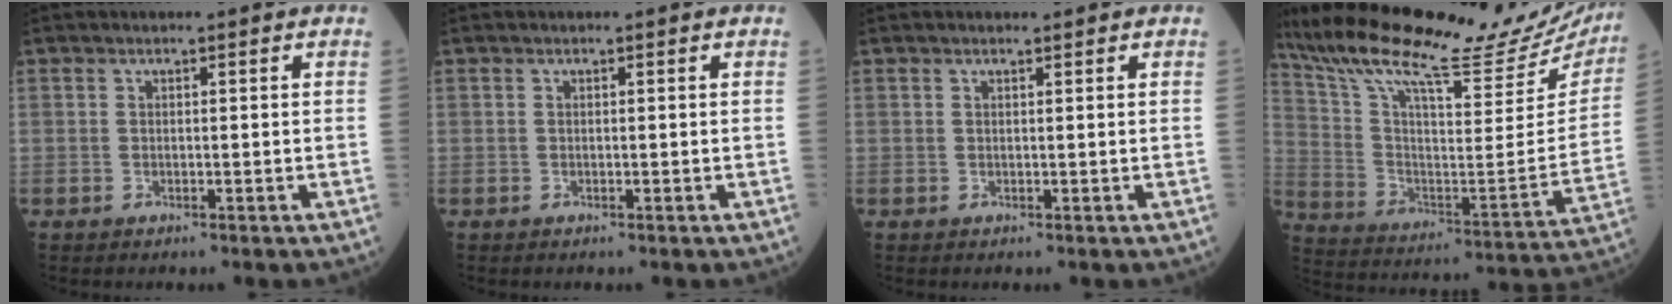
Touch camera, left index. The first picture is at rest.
{"total": 0.0}
{"total": 0.7, "force": [0.6, 0.0, 0.3], "torque": [-0.011, 0.003, 0.010]}
{"total": 31.8, "force": [27.3, 5.2, 15.4], "torque": [-0.271, -0.047, 0.384]}